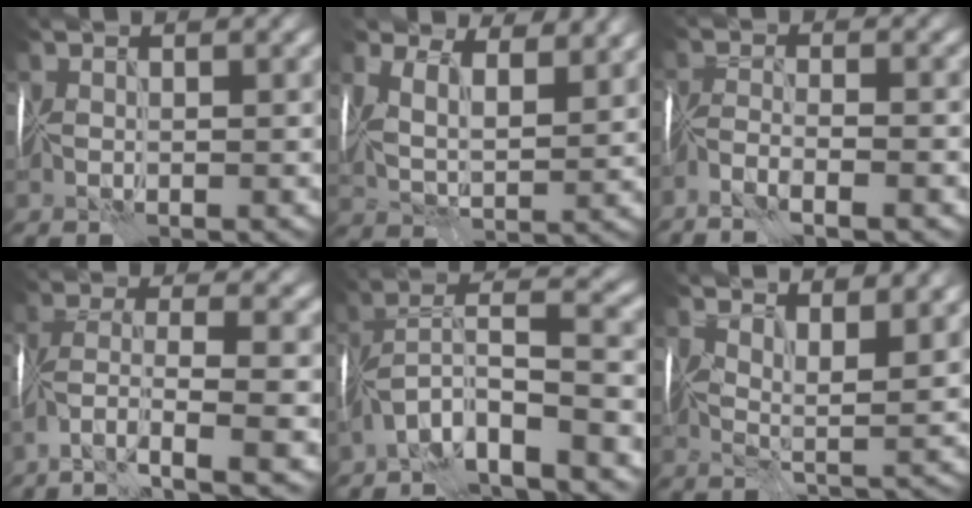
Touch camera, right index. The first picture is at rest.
{"total": 8.4, "force": [5.8, 3.9, 4.6], "torque": [-0.091, 0.018, 0.079]}
{"total": 3.9, "force": [-2.8, 0.6, 2.7], "torque": [-0.056, 0.004, -0.059]}
{"total": 7.2, "force": [-3.4, 1.9, 6.1], "torque": [-0.117, 0.013, -0.068]}
{"total": 8.2, "force": [-5.1, 1.7, 6.2], "torque": [-0.095, 0.020, -0.099]}
{"total": 5.9, "force": [4.3, 1.4, 3.7], "torque": [-0.063, 0.003, 0.069]}